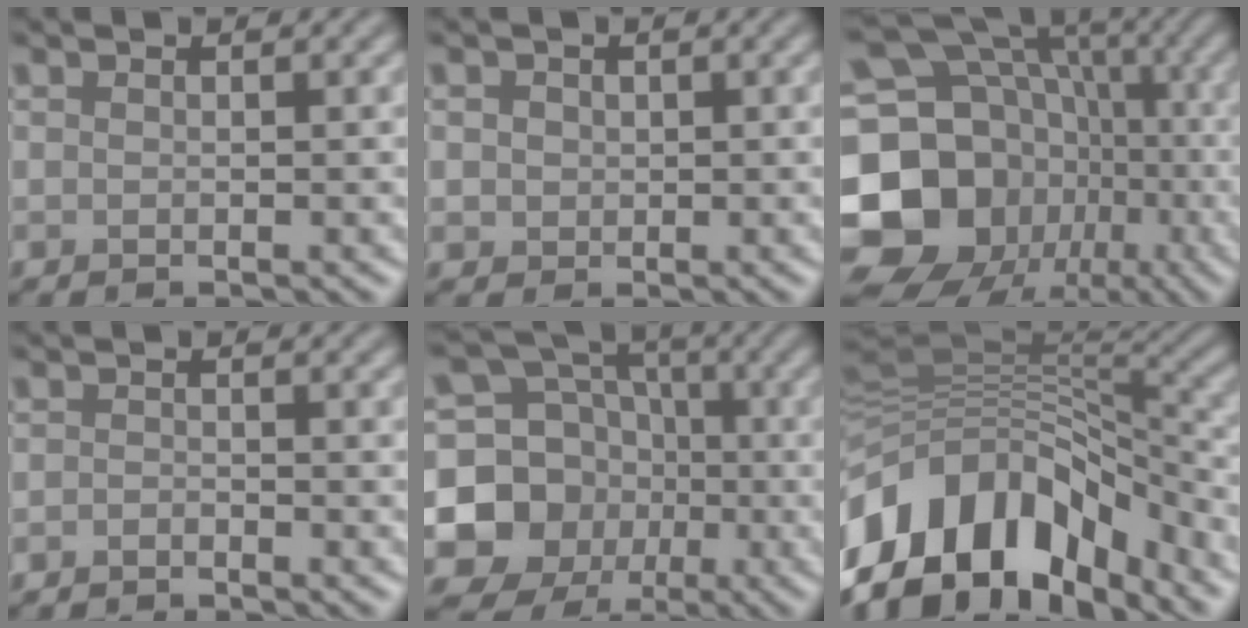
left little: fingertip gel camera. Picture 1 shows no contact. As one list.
[{"total": 1.6, "force": [0.4, 1.4, 0.6], "torque": [-0.005, 0.008, 0.003]}, {"total": 19.7, "force": [-5.1, 16.5, 9.3], "torque": [-0.180, -0.005, -0.107]}, {"total": 0.8, "force": [-0.8, 0.2, 0.1], "torque": [-0.002, 0.000, -0.017]}, {"total": 11.3, "force": [-2.0, 10.5, 3.9], "torque": [-0.084, -0.022, -0.049]}, {"total": 14.0, "force": [-7.5, 8.5, 8.2], "torque": [-0.181, 0.012, -0.122]}]